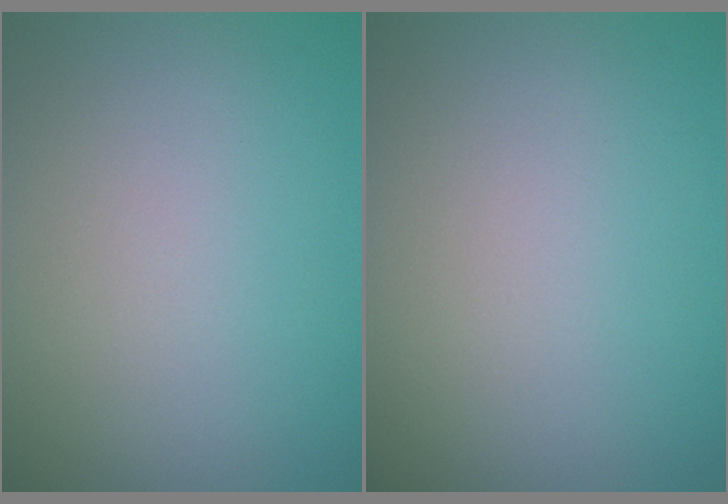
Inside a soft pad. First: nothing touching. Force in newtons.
{"total": 0.0}